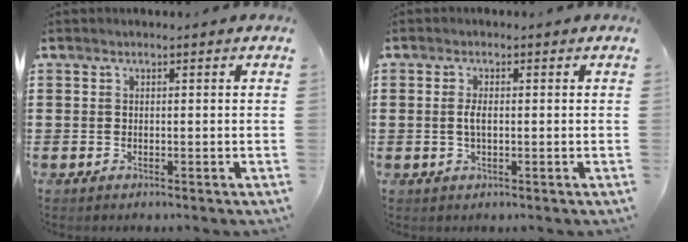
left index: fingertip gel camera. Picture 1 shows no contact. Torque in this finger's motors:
{"motor_torque": [1.53, 0.61, 0.26, 0.06]}